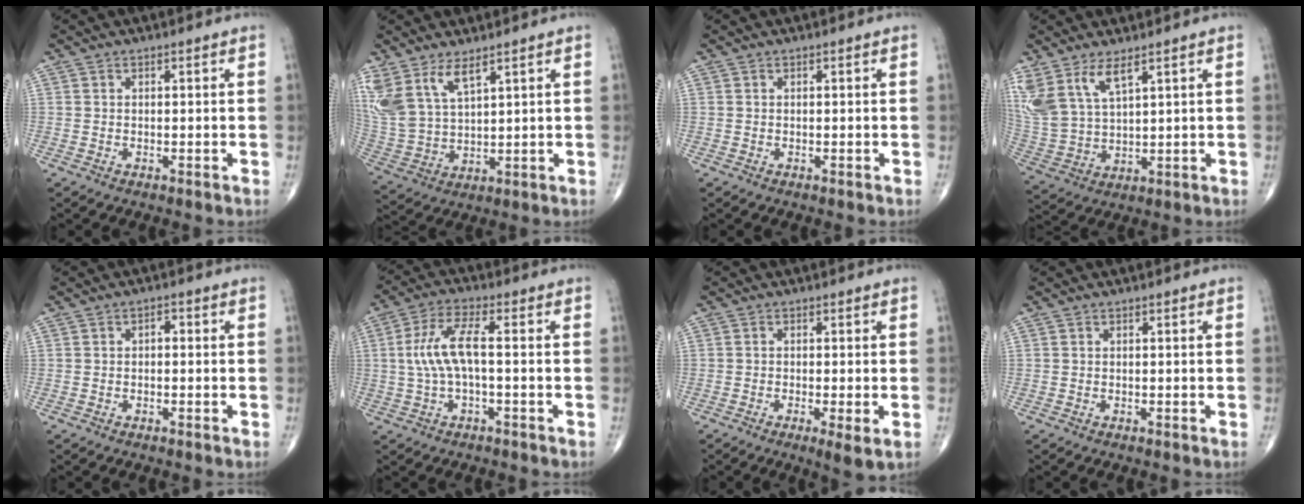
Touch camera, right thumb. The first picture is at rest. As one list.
[{"total": 11.6, "force": [7.1, 5.0, 7.7], "torque": [-0.165, -0.025, 0.160]}, {"total": 0.0}, {"total": 11.5, "force": [6.8, 4.7, 7.9], "torque": [-0.177, -0.023, 0.153]}, {"total": 1.4, "force": [0.0, 0.9, 1.1], "torque": [-0.008, 0.004, -0.006]}, {"total": 8.2, "force": [0.1, 2.6, 7.8], "torque": [-0.180, 0.025, -0.001]}, {"total": 3.9, "force": [-1.2, 0.7, 3.7], "torque": [-0.068, -0.013, -0.024]}, {"total": 0.0}]